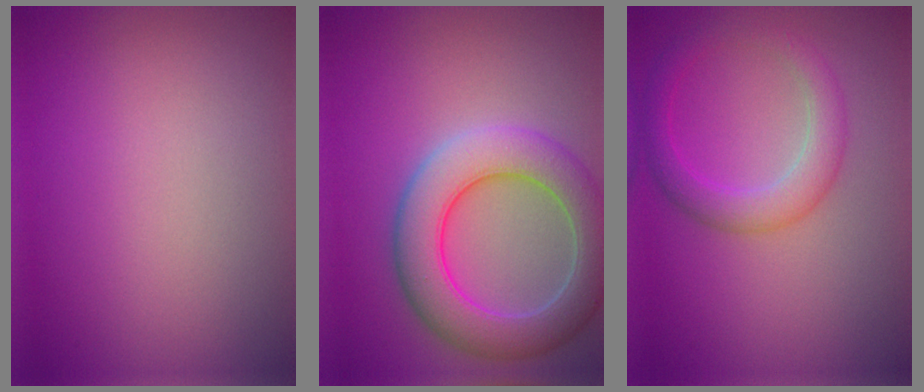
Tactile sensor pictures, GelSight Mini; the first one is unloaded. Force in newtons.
{"total": 7.1, "press": 7.1, "slide": 0.5}
{"total": 3.3, "press": 3.3, "slide": 0.2}